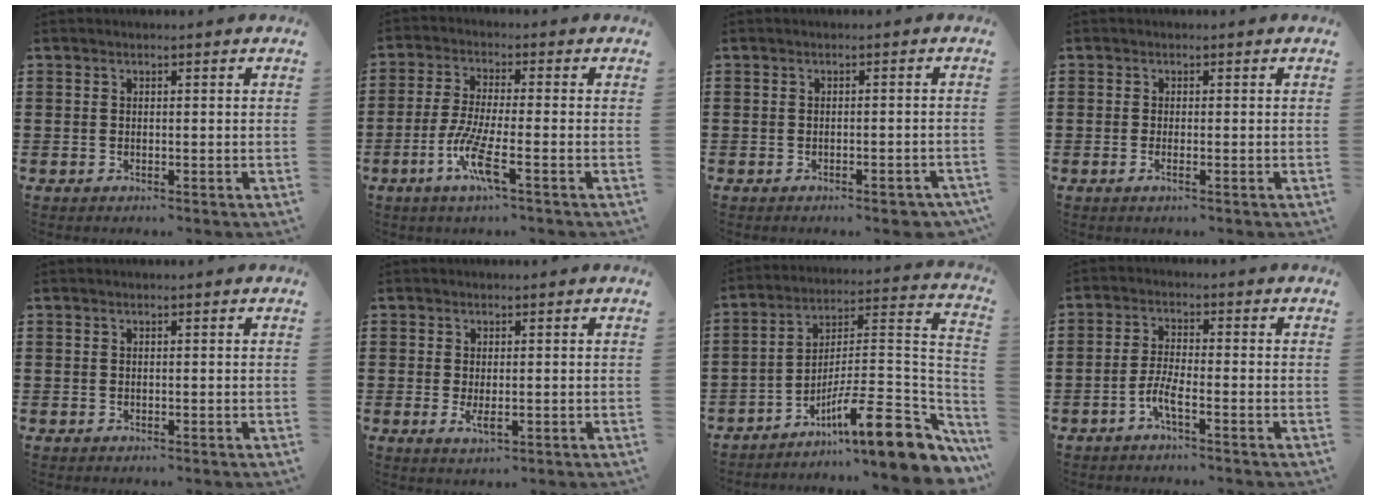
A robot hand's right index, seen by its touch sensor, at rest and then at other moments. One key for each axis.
{"total": 7.3, "fx": -3.2, "fy": 0.9, "fz": 6.5, "tx": -0.147, "ty": -0.017, "tz": -0.064}
{"total": 1.7, "fx": -1.3, "fy": 0.2, "fz": 1.1, "tx": -0.018, "ty": 0.002, "tz": -0.023}
{"total": 0.9, "fx": -0.3, "fy": 0.1, "fz": 0.8, "tx": -0.015, "ty": -0.004, "tz": -0.006}
{"total": 0.0}
{"total": 2.5, "fx": -0.1, "fy": 0.8, "fz": 2.4, "tx": -0.051, "ty": -0.006, "tz": -0.004}
{"total": 13.2, "fx": -8.2, "fy": 2.6, "fz": 10.0, "tx": -0.150, "ty": 0.004, "tz": -0.149}
{"total": 3.8, "fx": -2.3, "fy": 0.3, "fz": 3.1, "tx": -0.076, "ty": -0.009, "tz": -0.048}